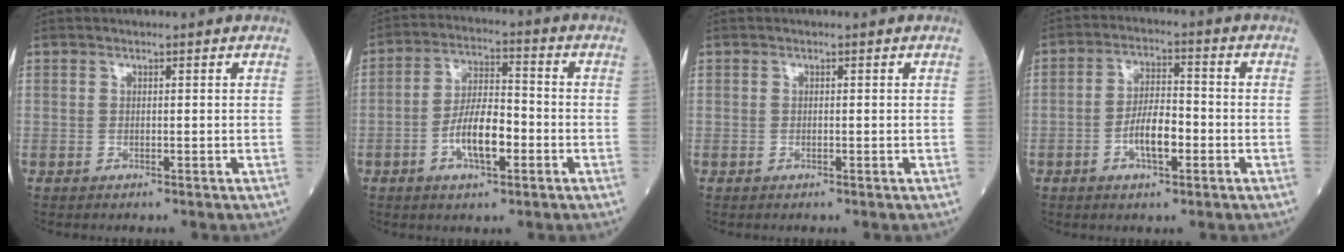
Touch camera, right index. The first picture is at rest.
{"total": 8.4, "force": [-2.8, 2.8, 7.4], "torque": [-0.143, 0.011, -0.052]}
{"total": 0.0}
{"total": 6.4, "force": [-2.1, 2.2, 5.6], "torque": [-0.107, 0.009, -0.040]}